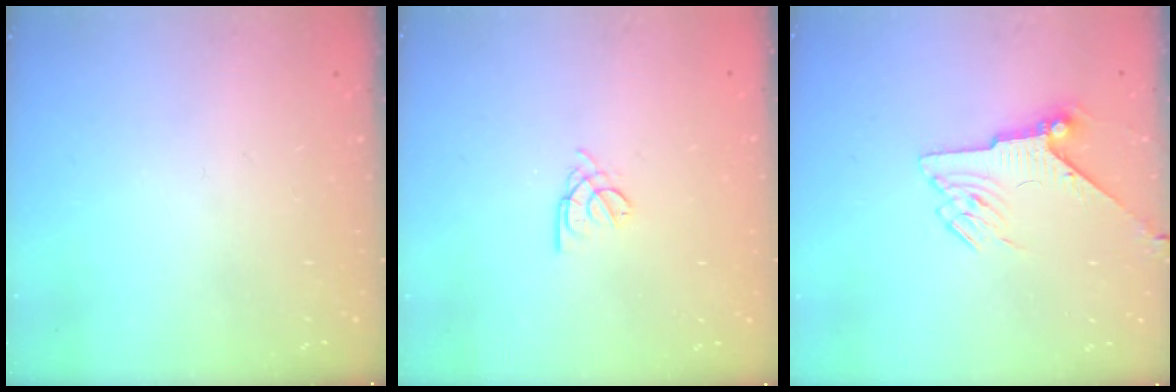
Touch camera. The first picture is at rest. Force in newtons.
{"total": 2.2, "press": 2.1, "slide": 0.5}
{"total": 6.3, "press": 6.2, "slide": 1.0}